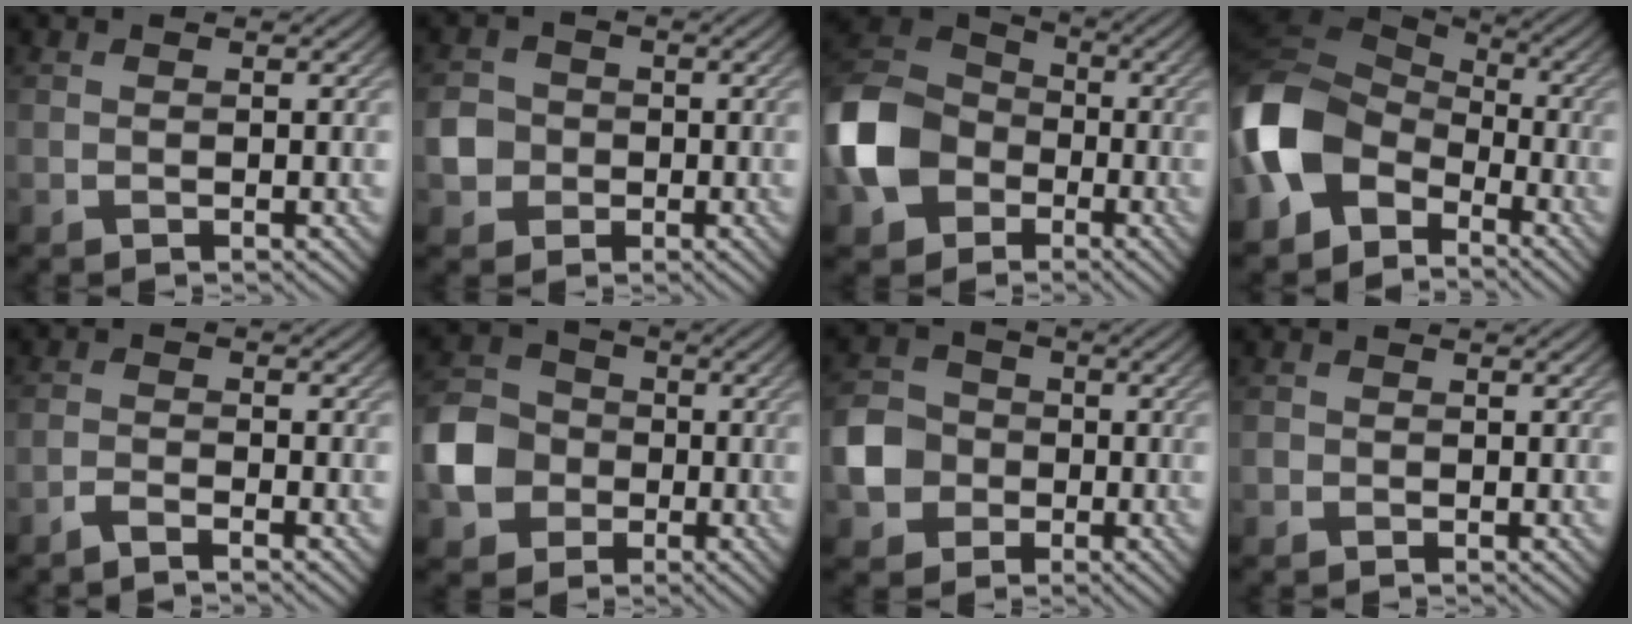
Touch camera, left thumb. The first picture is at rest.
{"total": 3.4, "force": [-0.7, 3.2, 1.0], "torque": [-0.025, 0.001, -0.022]}
{"total": 12.6, "force": [-3.8, 9.7, 7.0], "torque": [-0.195, -0.010, -0.099]}
{"total": 12.3, "force": [-4.8, 8.5, 7.5], "torque": [-0.191, -0.006, -0.111]}
{"total": 1.9, "force": [-1.8, 0.1, 0.8], "torque": [-0.019, 0.002, -0.043]}
{"total": 8.3, "force": [-2.2, 7.0, 3.9], "torque": [-0.106, 0.001, -0.064]}
{"total": 6.2, "force": [-1.6, 5.4, 2.5], "torque": [-0.067, 0.002, -0.050]}
{"total": 0.7, "force": [-0.4, 0.5, 0.0], "torque": [0.000, 0.003, -0.013]}